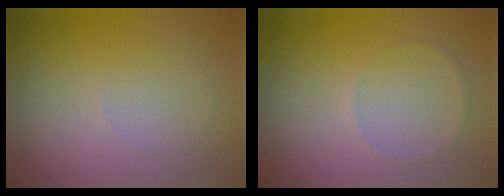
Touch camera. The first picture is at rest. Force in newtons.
{"total": 0.5, "press": 0.5, "slide": 0.1}